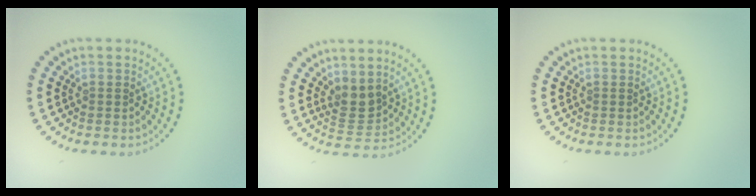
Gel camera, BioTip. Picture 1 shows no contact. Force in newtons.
{"total": 2.3, "press": 1.8, "slide": 1.3}
{"total": 0.0}